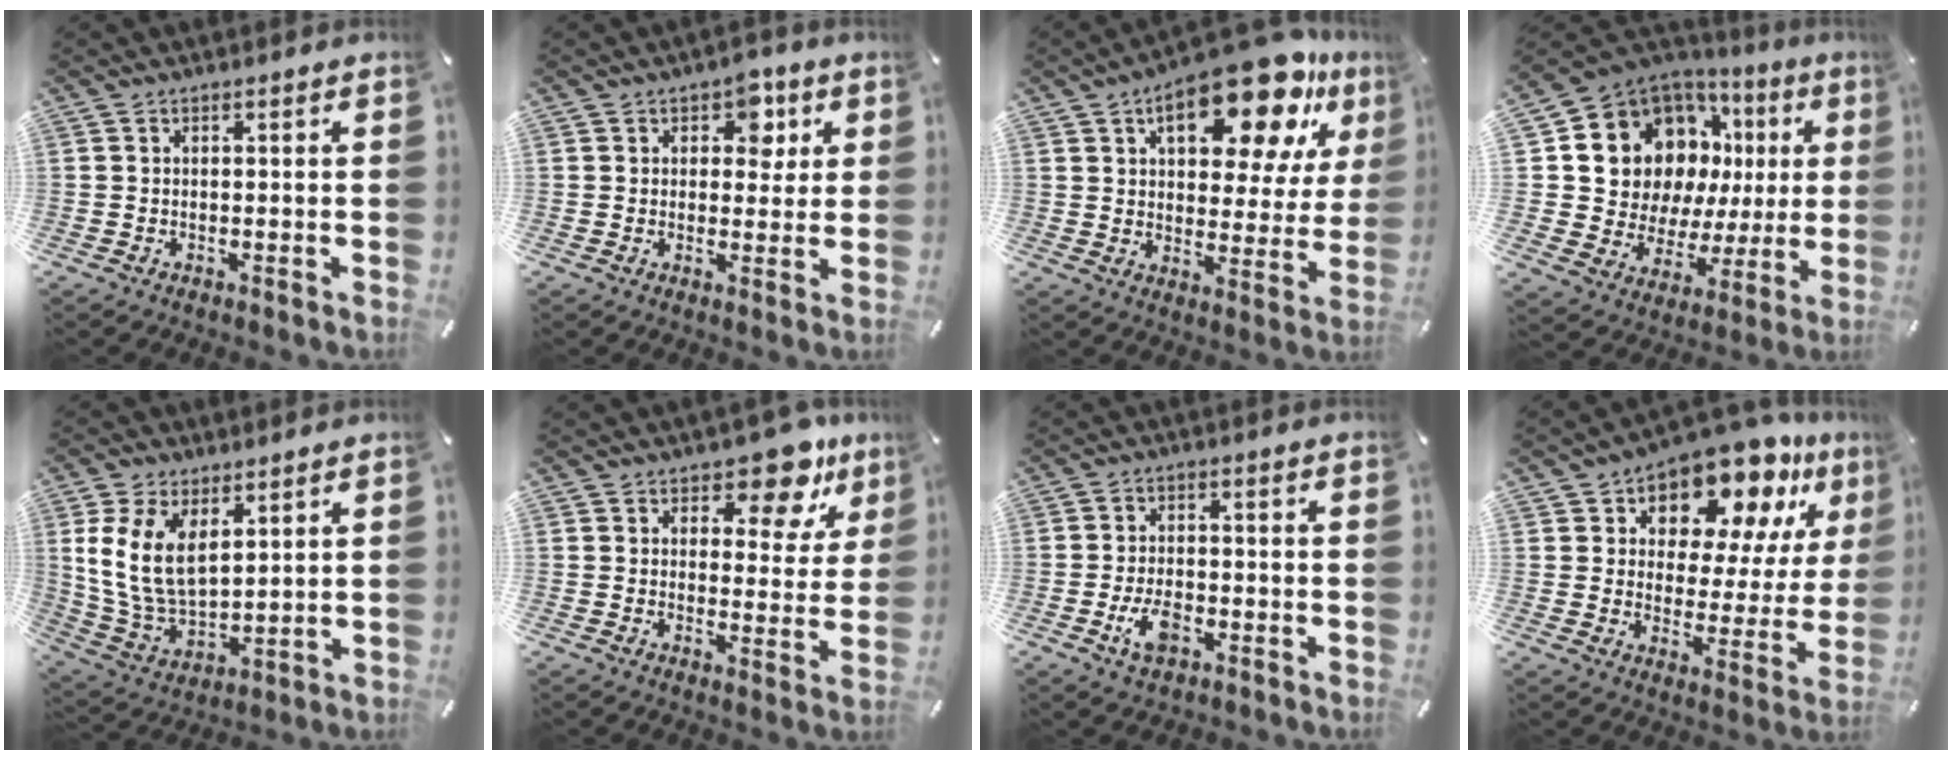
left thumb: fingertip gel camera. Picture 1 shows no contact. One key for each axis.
{"total": 6.4, "fx": 2.6, "fy": 4.7, "fz": 3.4, "tx": -0.023, "ty": -0.008, "tz": 0.037}
{"total": 19.9, "fx": 12.2, "fy": 8.4, "fz": 13.2, "tx": -0.182, "ty": -0.069, "tz": 0.194}
{"total": 15.9, "fx": 7.1, "fy": 12.2, "fz": 7.2, "tx": -0.131, "ty": -0.061, "tz": 0.147}
{"total": 12.2, "fx": 4.8, "fy": 7.8, "fz": 8.1, "tx": -0.190, "ty": -0.025, "tz": 0.086}
{"total": 11.4, "fx": 8.0, "fy": 5.2, "fz": 6.1, "tx": -0.066, "ty": -0.061, "tz": 0.134}
{"total": 5.9, "fx": -2.3, "fy": 3.3, "fz": 4.3, "tx": -0.095, "ty": 0.005, "tz": -0.043}
{"total": 13.9, "fx": 11.2, "fy": 6.2, "fz": 5.3, "tx": -0.098, "ty": -0.093, "tz": 0.194}